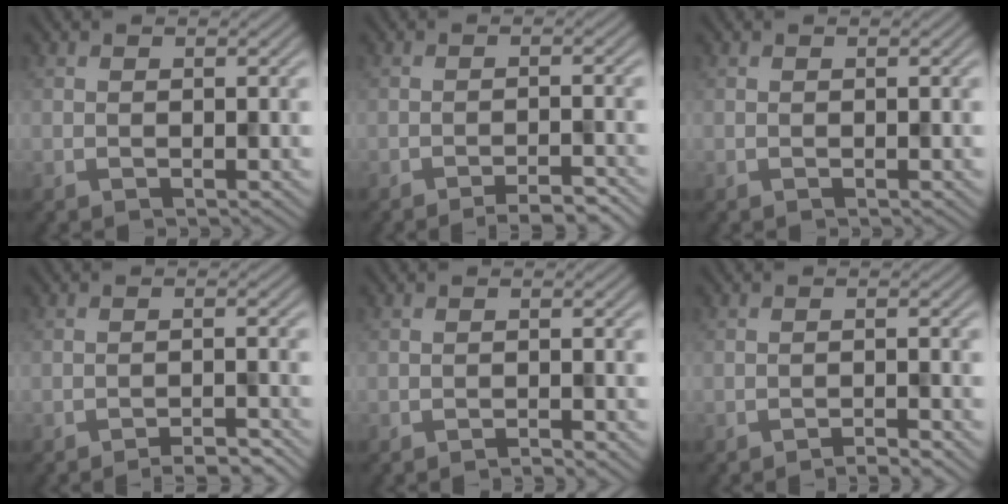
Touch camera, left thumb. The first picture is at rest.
{"total": 3.5, "force": [-2.9, 0.4, 2.0], "torque": [-0.030, 0.010, -0.047]}
{"total": 0.0}
{"total": 3.2, "force": [-2.8, 0.2, 1.5], "torque": [-0.021, 0.009, -0.046]}
{"total": 1.4, "force": [-1.2, 0.1, 0.9], "torque": [-0.008, 0.004, -0.024]}
{"total": 1.9, "force": [-1.6, 0.1, 1.1], "torque": [-0.010, 0.005, -0.033]}